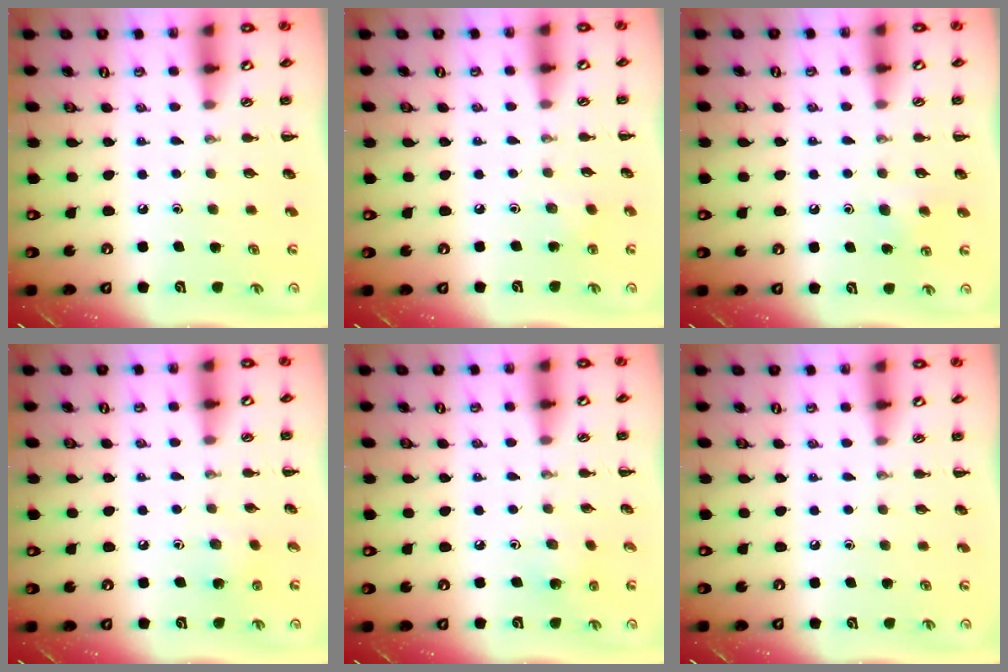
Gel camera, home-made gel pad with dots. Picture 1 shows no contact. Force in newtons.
{"total": 2.6, "press": 2.5, "slide": 0.9}
{"total": 5.4, "press": 5.1, "slide": 1.7}
{"total": 3.7, "press": 3.5, "slide": 1.0}
{"total": 3.5, "press": 3.3, "slide": 1.1}
{"total": 0.0}